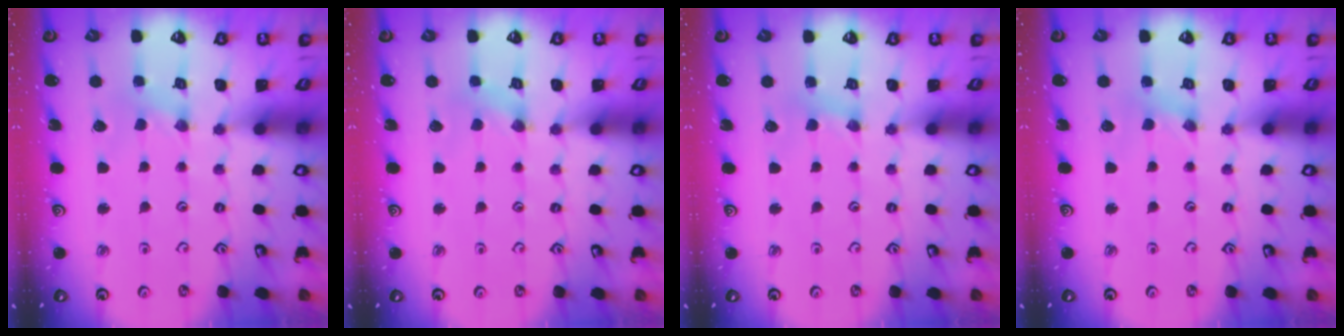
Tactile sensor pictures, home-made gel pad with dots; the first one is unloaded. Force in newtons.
{"total": 0.6, "press": 0.6, "slide": 0.2}
{"total": 2.6, "press": 2.6, "slide": 0.4}
{"total": 1.9, "press": 1.9, "slide": 0.3}